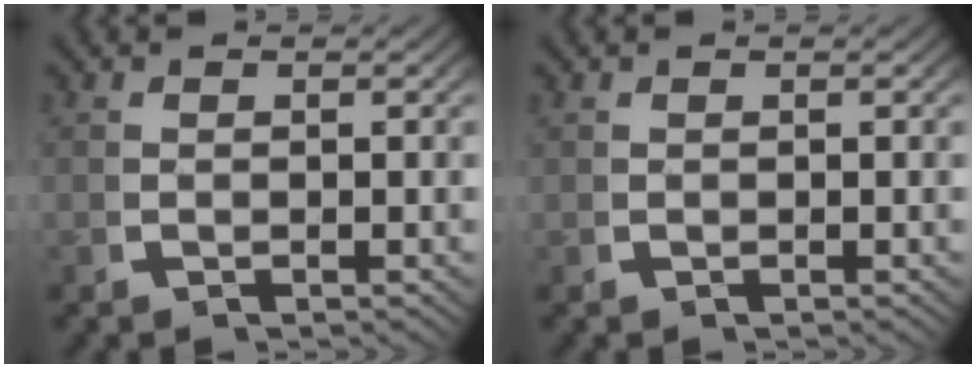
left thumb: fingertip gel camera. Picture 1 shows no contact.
{"total": 0.0}